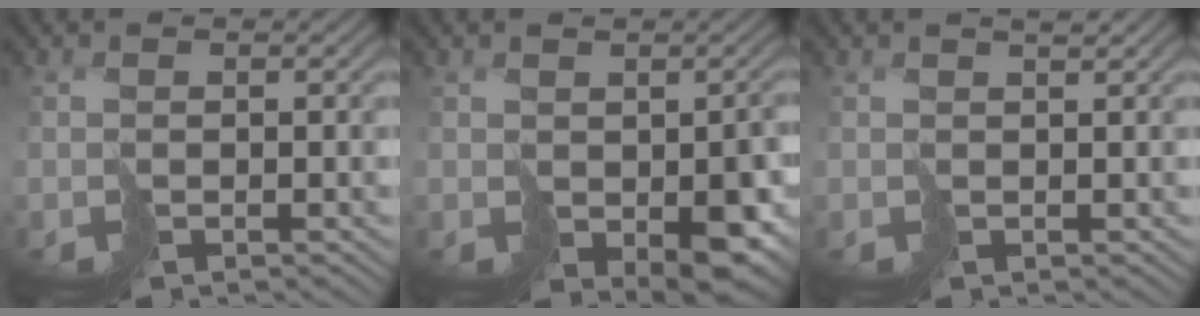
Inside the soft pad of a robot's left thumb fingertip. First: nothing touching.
{"total": 6.4, "force": [-1.8, 4.0, 4.7], "torque": [-0.072, -0.034, -0.007]}
{"total": 1.3, "force": [0.9, 0.1, 0.9], "torque": [-0.012, 0.005, 0.016]}